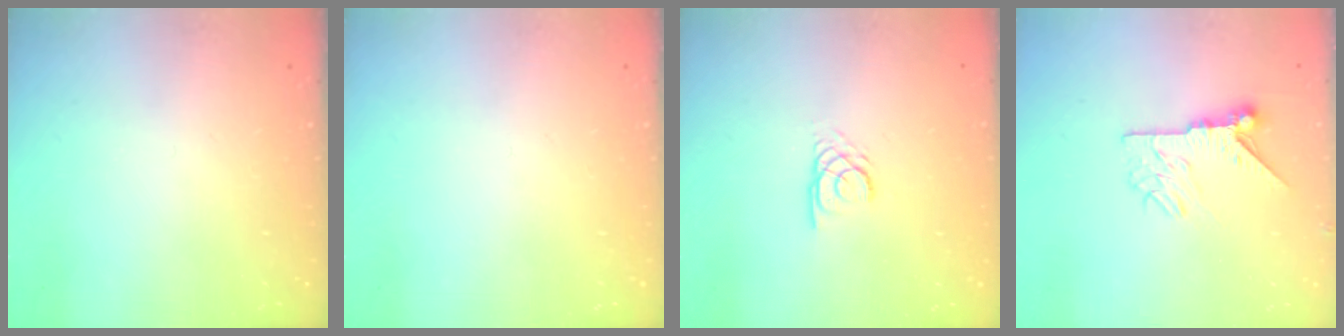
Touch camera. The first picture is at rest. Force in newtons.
{"total": 0.0}
{"total": 2.7, "press": 2.7, "slide": 0.1}
{"total": 11.4, "press": 11.4, "slide": 0.8}